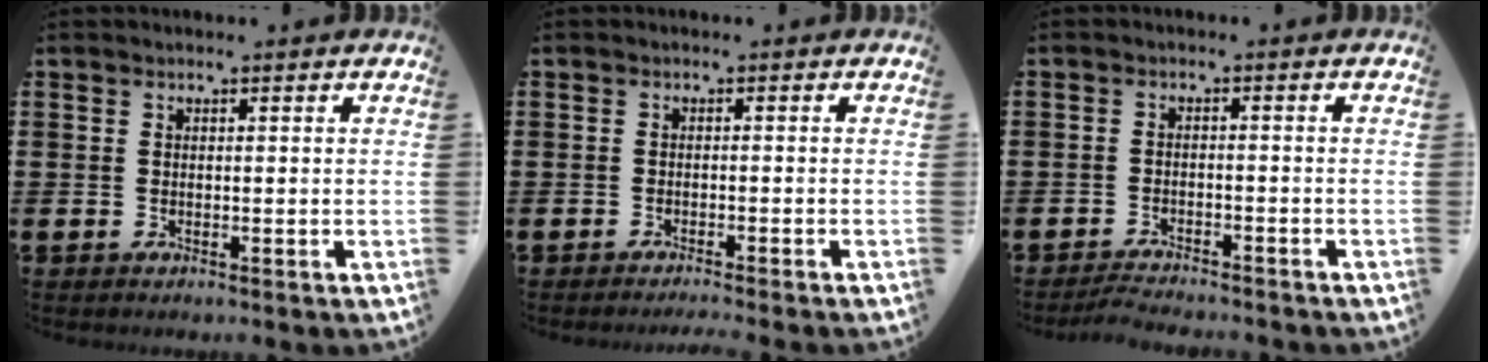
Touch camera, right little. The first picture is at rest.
{"total": 1.0, "force": [-0.9, -0.2, 0.2], "torque": [-0.002, -0.001, -0.018]}
{"total": 2.1, "force": [-2.1, 0.0, 0.3], "torque": [-0.007, 0.006, -0.044]}